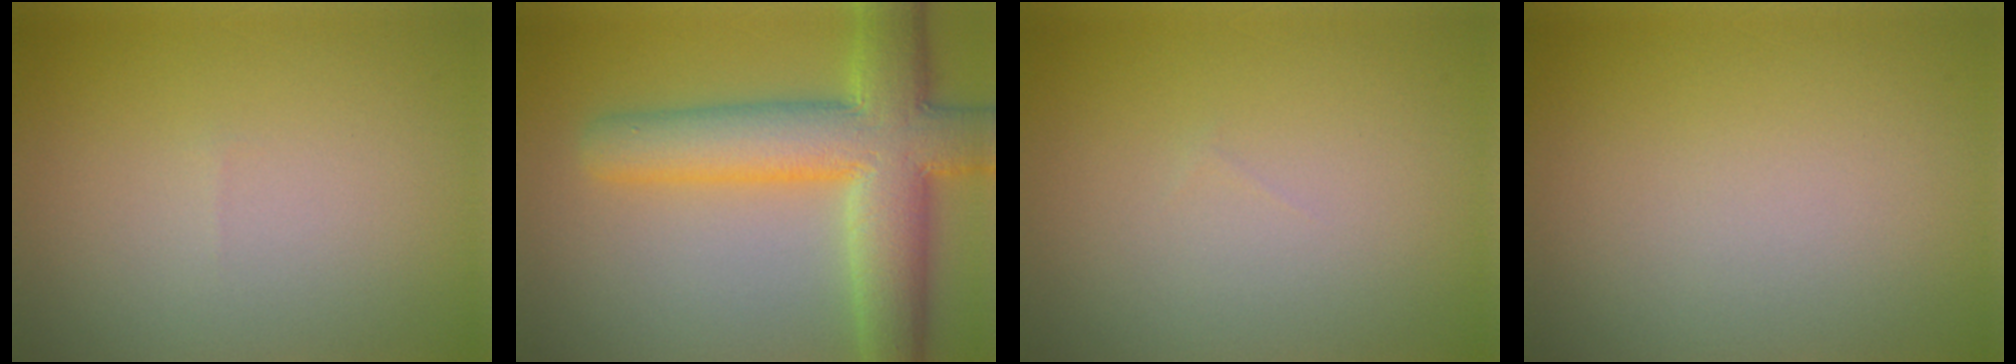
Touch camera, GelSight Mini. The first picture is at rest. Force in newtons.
{"total": 9.8, "press": 9.8, "slide": 0.4}
{"total": 0.0}
{"total": 0.0}